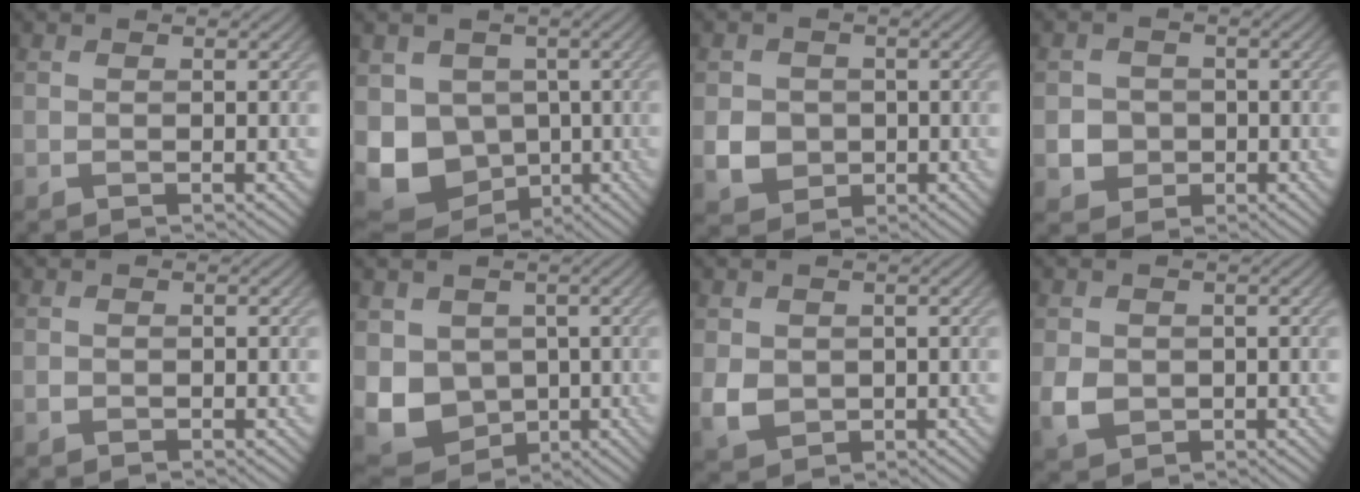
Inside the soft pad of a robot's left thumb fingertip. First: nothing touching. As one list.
[{"total": 10.7, "force": [-1.9, 9.3, 5.0], "torque": [-0.128, -0.032, -0.039]}, {"total": 4.2, "force": [-0.5, 3.9, 1.6], "torque": [-0.038, -0.007, -0.019]}, {"total": 3.6, "force": [-0.7, 3.4, 1.0], "torque": [-0.014, -0.007, -0.026]}, {"total": 0.5, "force": [-0.2, 0.4, 0.1], "torque": [-0.001, -0.005, -0.005]}, {"total": 8.0, "force": [-0.1, 7.0, 3.9], "torque": [-0.109, -0.029, -0.002]}, {"total": 3.4, "force": [0.2, 3.0, 1.7], "torque": [-0.047, -0.010, 0.008]}, {"total": 3.4, "force": [-0.3, 2.9, 1.7], "torque": [-0.040, -0.008, -0.003]}]